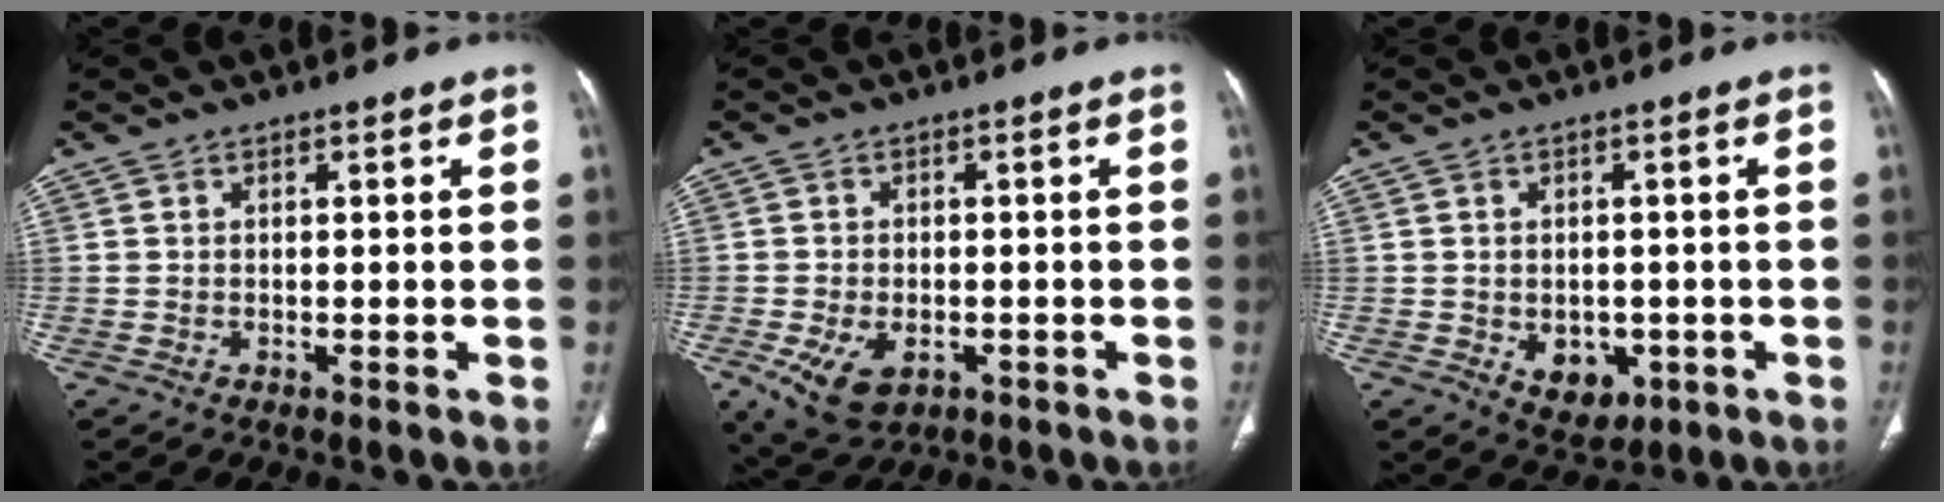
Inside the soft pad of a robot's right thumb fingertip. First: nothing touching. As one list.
[{"total": 8.0, "force": [-3.2, 5.0, 5.4], "torque": [-0.096, 0.001, -0.043]}, {"total": 6.0, "force": [-1.6, 4.4, 3.7], "torque": [-0.031, 0.004, -0.005]}]